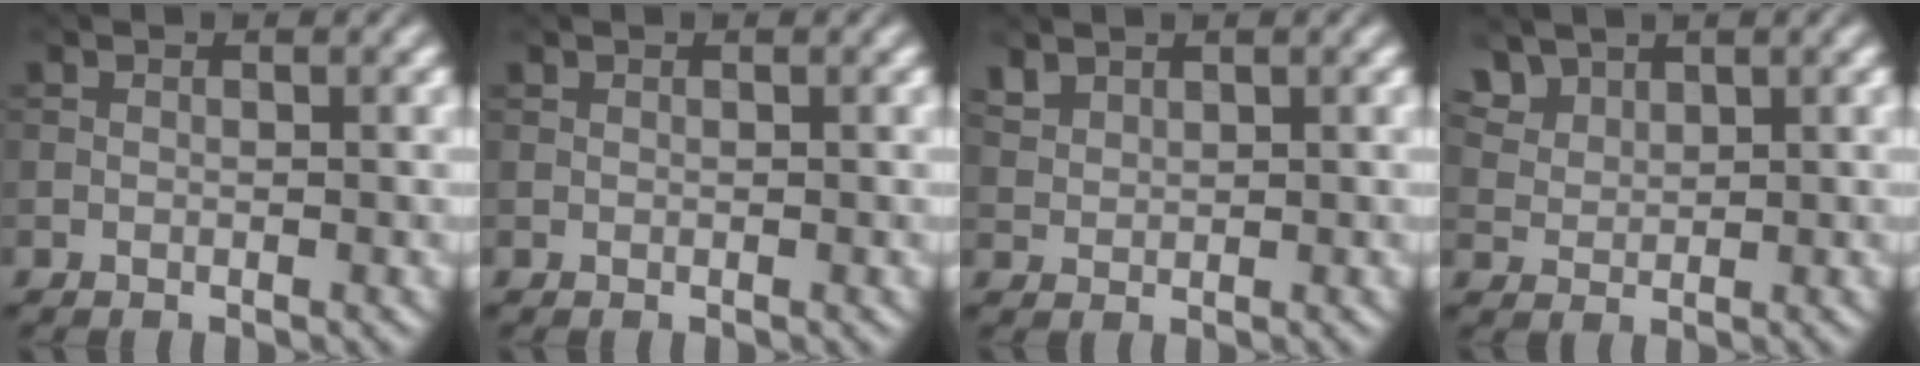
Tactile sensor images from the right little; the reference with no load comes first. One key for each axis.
{"total": 0.0}
{"total": 1.5, "fx": 1.3, "fy": 0.7, "fz": 0.4, "tx": -0.013, "ty": 0.002, "tz": 0.033}
{"total": 3.2, "fx": 2.5, "fy": 1.7, "fz": 1.1, "tx": -0.034, "ty": -0.008, "tz": 0.070}